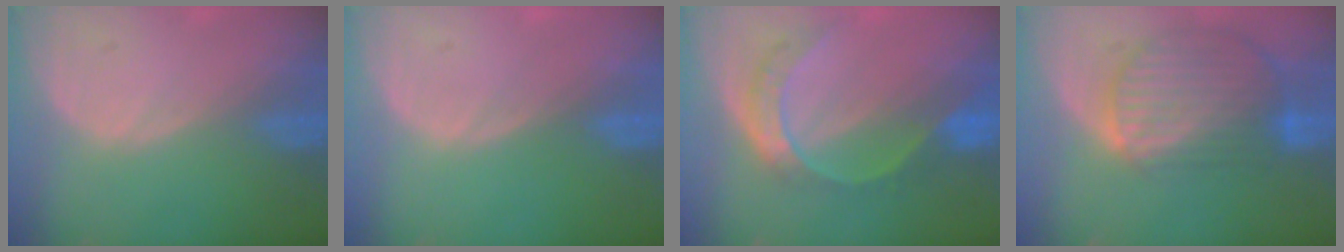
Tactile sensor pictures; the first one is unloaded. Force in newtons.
{"total": 0.0}
{"total": 7.7, "press": 6.4, "slide": 4.2}
{"total": 10.4, "press": 8.9, "slide": 5.4}